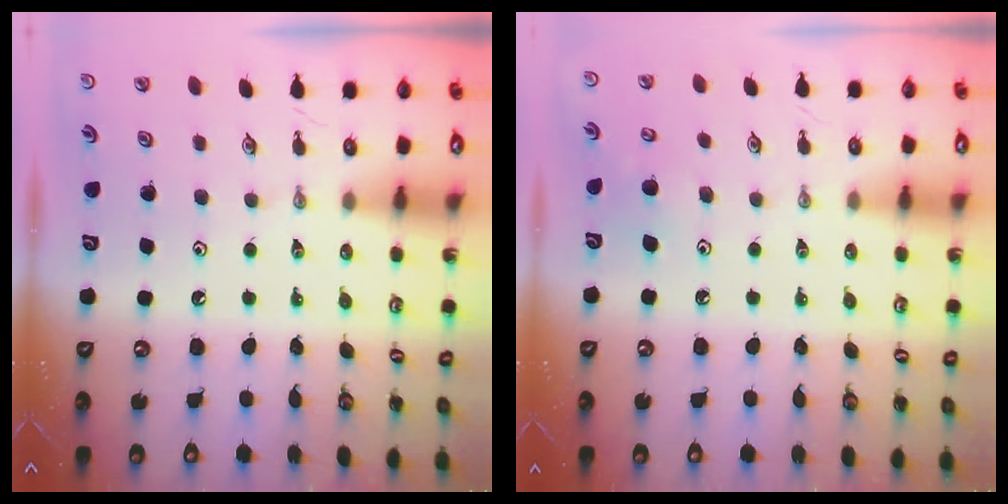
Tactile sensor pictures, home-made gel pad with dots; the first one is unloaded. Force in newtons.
{"total": 5.7, "press": 5.7, "slide": 0.6}